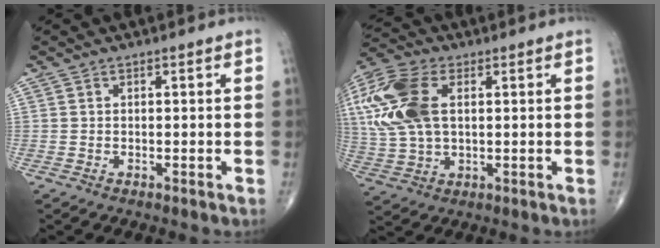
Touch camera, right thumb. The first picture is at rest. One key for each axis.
{"total": 18.8, "fx": 4.2, "fy": 11.2, "fz": 14.5, "tx": -0.350, "ty": 0.008, "tz": 0.079}